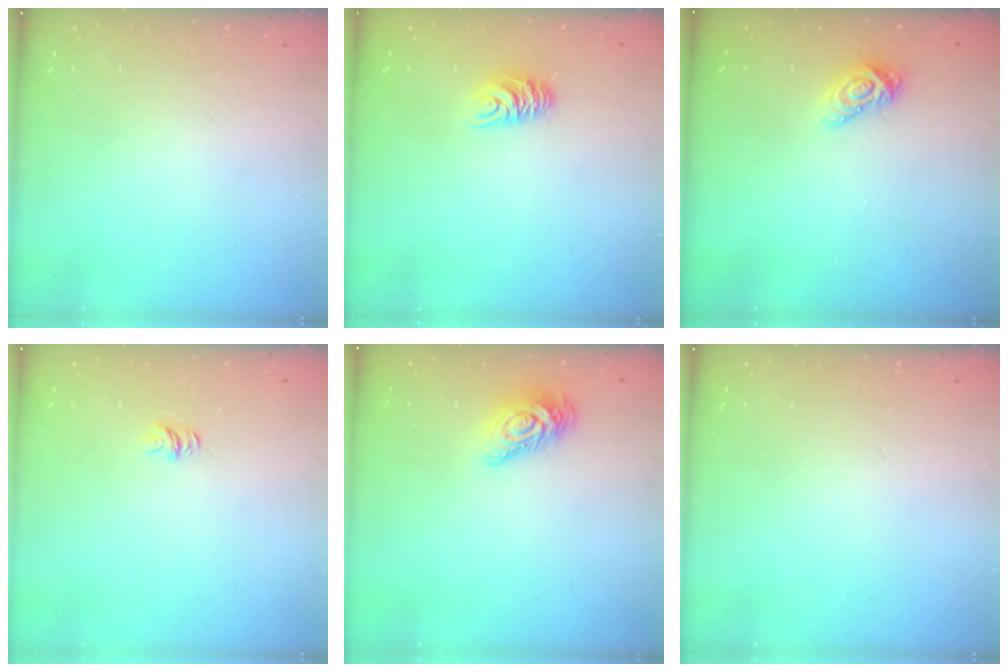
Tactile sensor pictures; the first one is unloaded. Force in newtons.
{"total": 7.3, "press": 7.3, "slide": 0.4}
{"total": 8.1, "press": 8.1, "slide": 0.3}
{"total": 3.5, "press": 3.5, "slide": 0.3}
{"total": 9.6, "press": 9.6, "slide": 0.4}
{"total": 0.0}